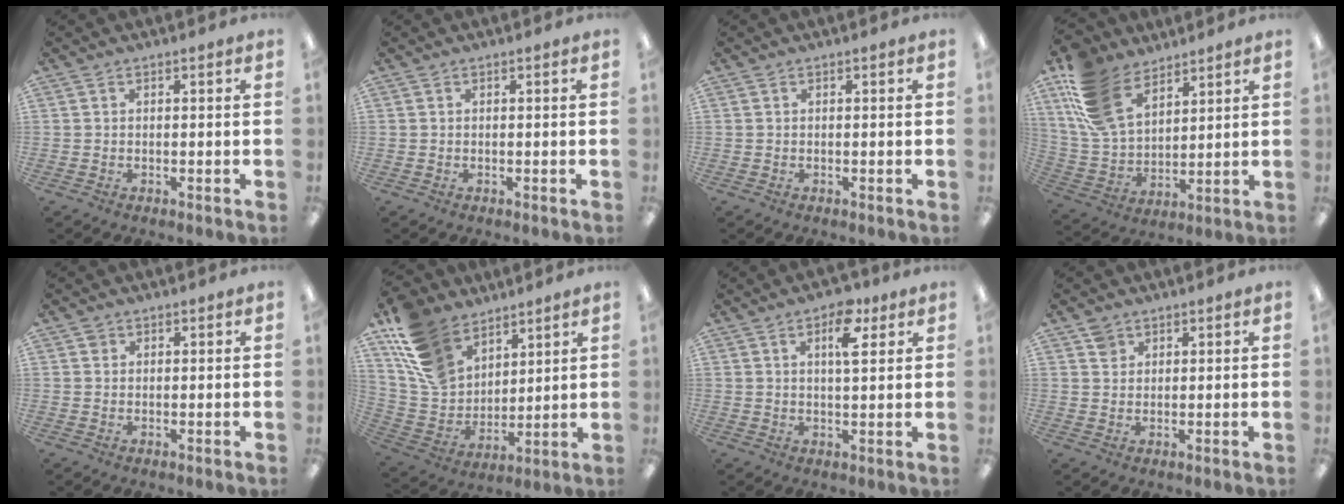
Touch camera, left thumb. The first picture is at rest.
{"total": 0.0}
{"total": 0.0}
{"total": 16.5, "force": [10.3, 9.8, 8.5], "torque": [-0.200, -0.035, 0.200]}
{"total": 1.2, "force": [0.7, 1.0, 0.2], "torque": [-0.004, 0.004, 0.012]}
{"total": 16.3, "force": [10.9, 10.6, 5.8], "torque": [-0.142, -0.050, 0.220]}
{"total": 8.1, "force": [4.1, 3.5, 6.0], "torque": [-0.073, -0.015, 0.060]}
{"total": 2.8, "force": [1.9, 2.0, 0.4], "torque": [0.003, -0.006, 0.034]}